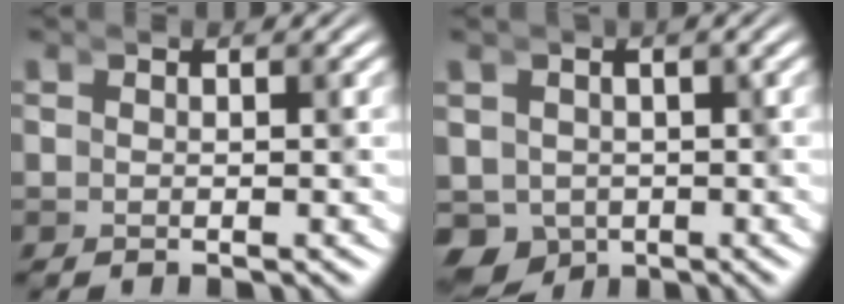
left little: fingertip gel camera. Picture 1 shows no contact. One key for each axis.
{"total": 9.0, "fx": -3.6, "fy": 7.8, "fz": 2.7, "tx": -0.104, "ty": -0.060, "tz": -0.048}